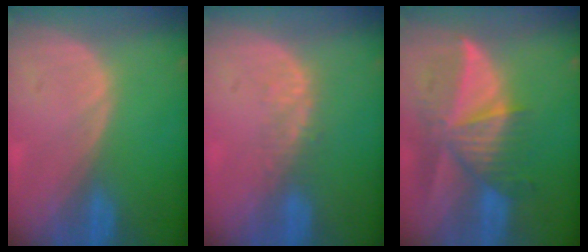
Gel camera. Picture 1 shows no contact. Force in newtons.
{"total": 2.9, "press": 2.3, "slide": 1.8}
{"total": 9.7, "press": 8.6, "slide": 4.4}